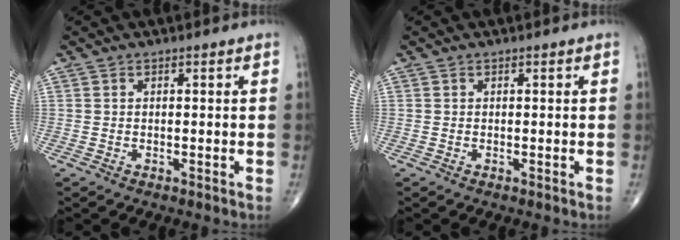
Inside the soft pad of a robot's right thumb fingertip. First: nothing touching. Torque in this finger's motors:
{"motor_torque": [0.27, 0.03, -0.11, -0.04, 0.02]}